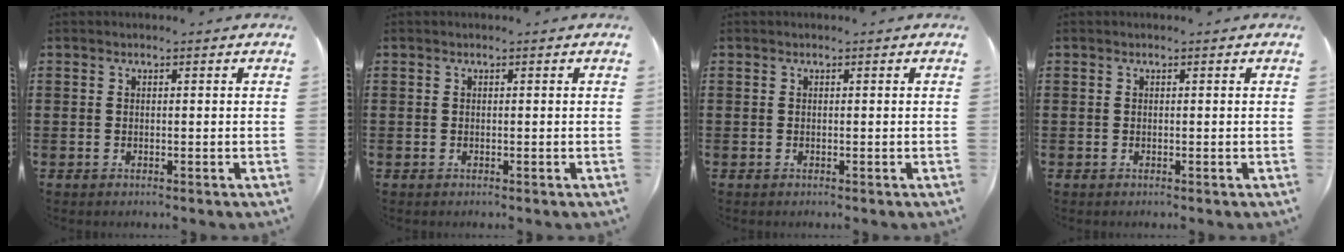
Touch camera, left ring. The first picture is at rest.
{"total": 0.0}
{"total": 0.0}
{"total": 0.0}